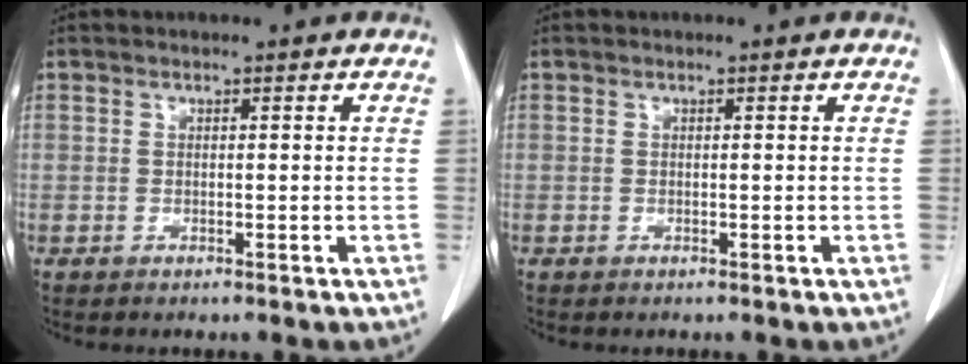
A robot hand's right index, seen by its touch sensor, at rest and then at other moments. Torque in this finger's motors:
{"motor_torque": [0.00, 0.00, 0.01, 0.00]}